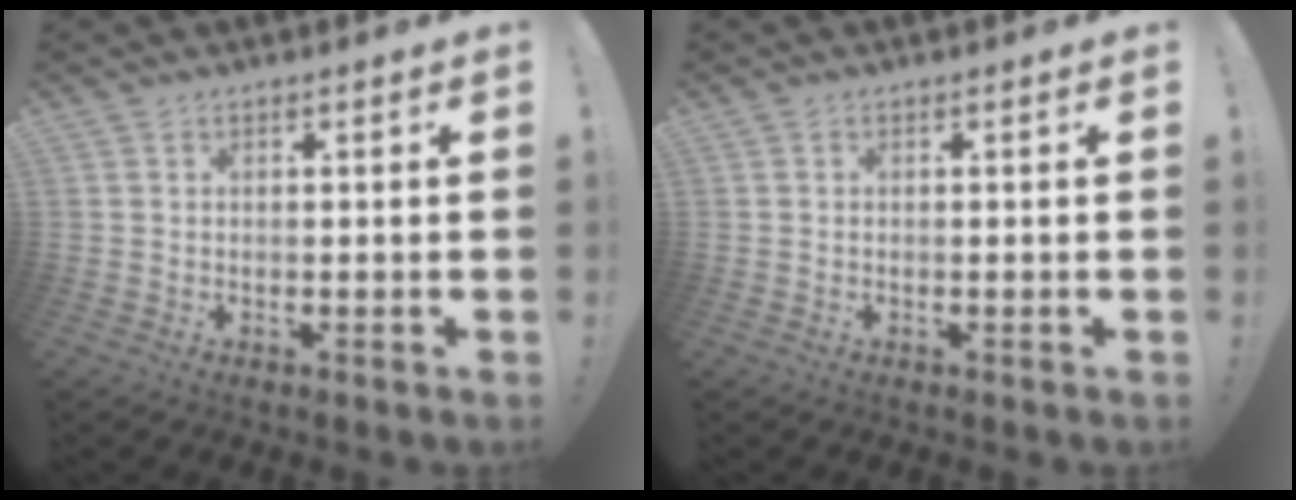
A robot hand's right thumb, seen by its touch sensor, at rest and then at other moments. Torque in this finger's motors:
{"motor_torque": [0.11, 0.21, 0.07, 0.02, 0.01]}